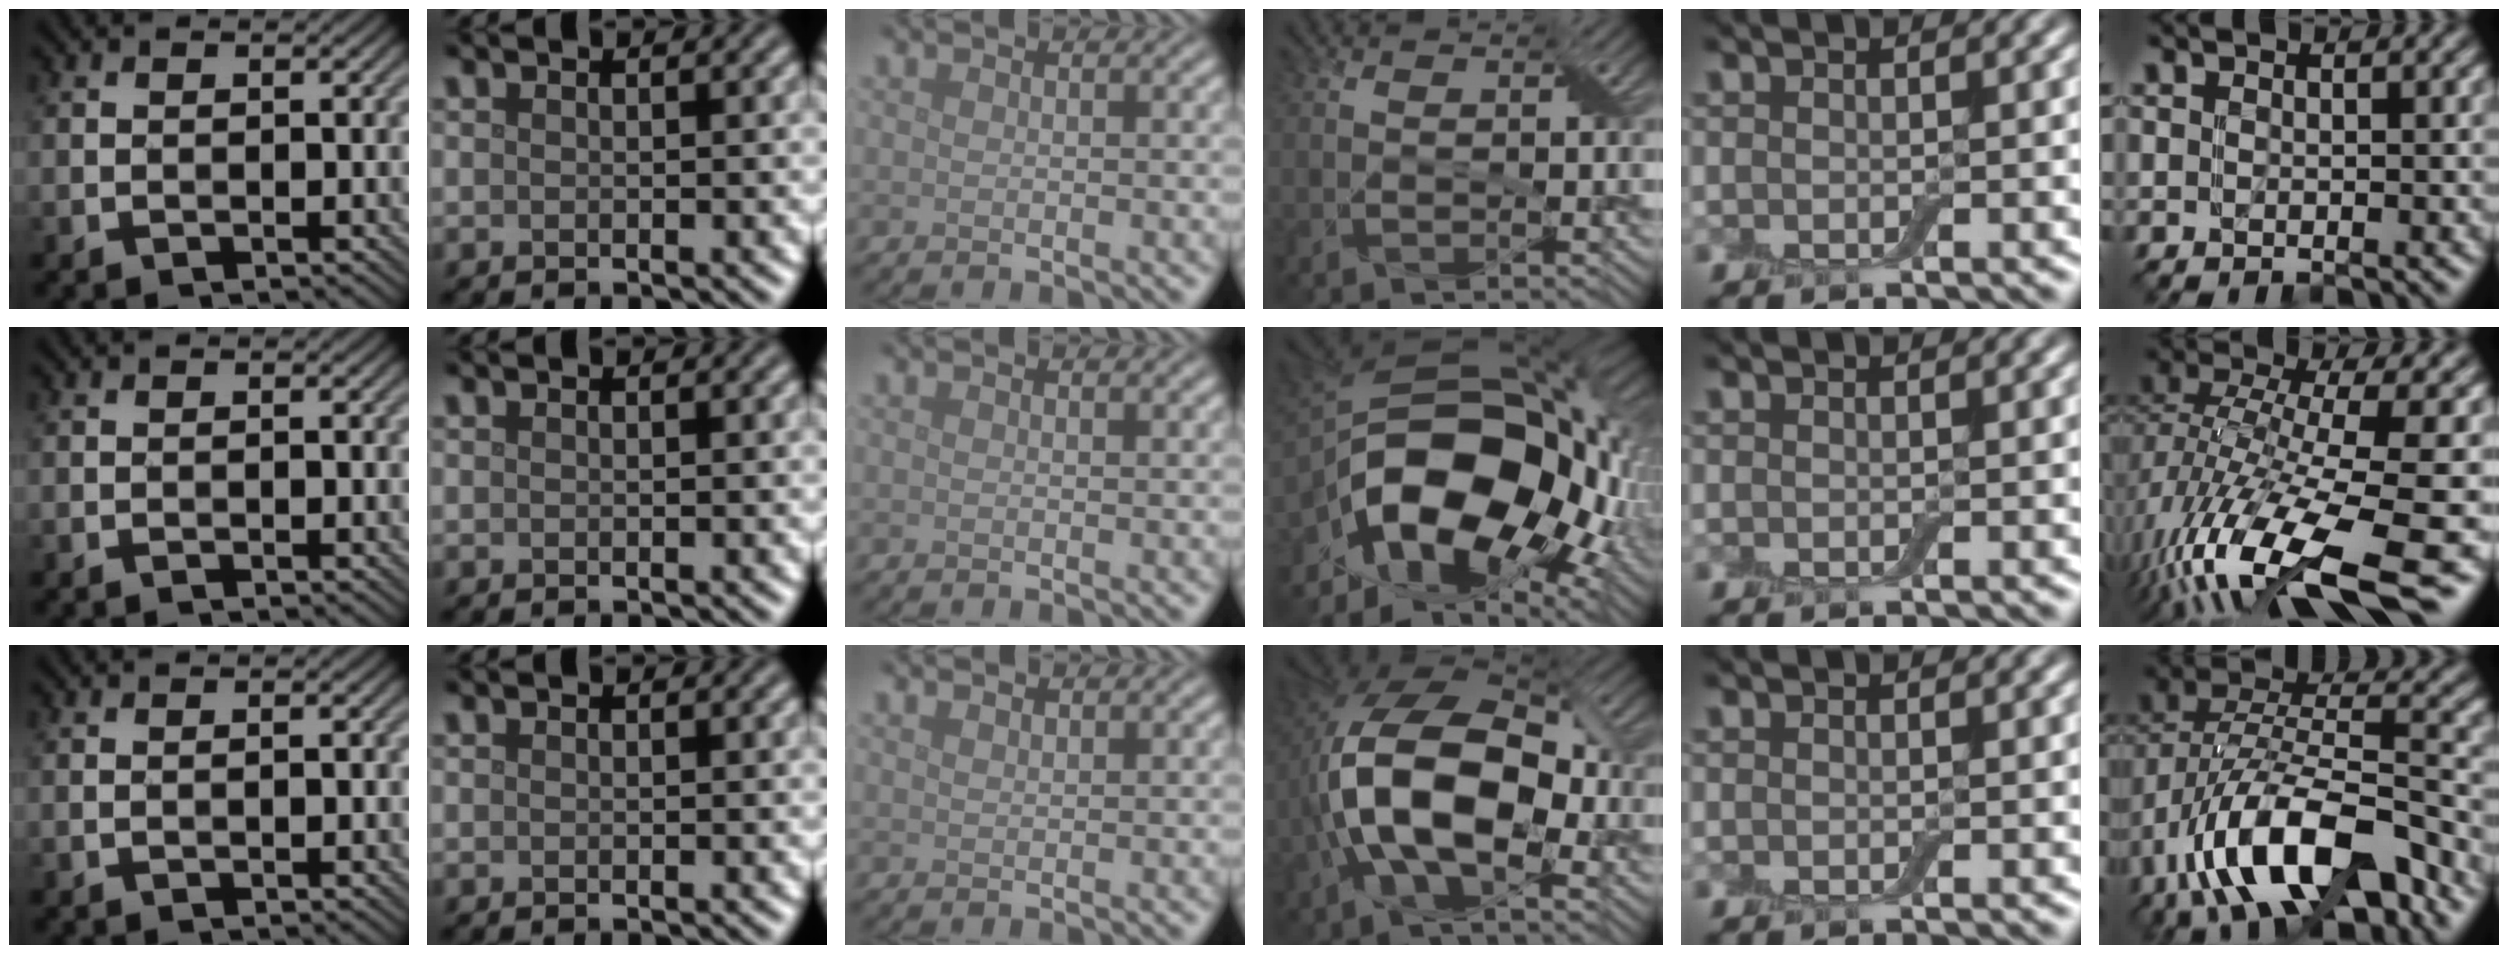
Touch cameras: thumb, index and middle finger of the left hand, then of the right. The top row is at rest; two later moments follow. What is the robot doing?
{"motion": "extract", "object": "airpods case & airpods"}